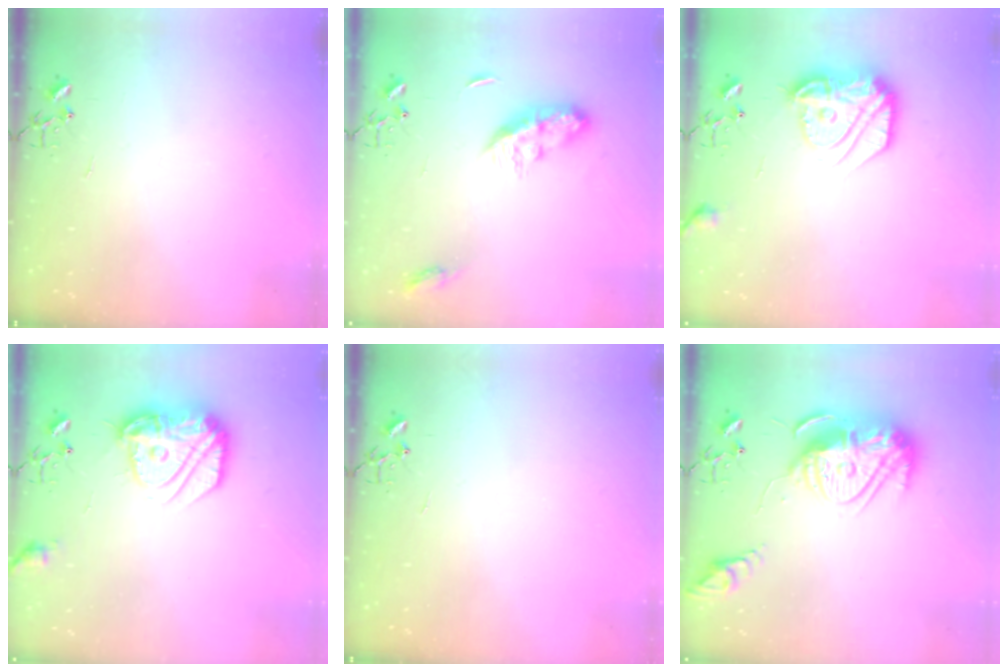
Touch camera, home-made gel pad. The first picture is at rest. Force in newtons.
{"total": 9.3, "press": 9.3, "slide": 0.3}
{"total": 17.2, "press": 17.2, "slide": 1.1}
{"total": 17.4, "press": 17.4, "slide": 1.3}
{"total": 0.0}
{"total": 17.0, "press": 16.9, "slide": 1.5}